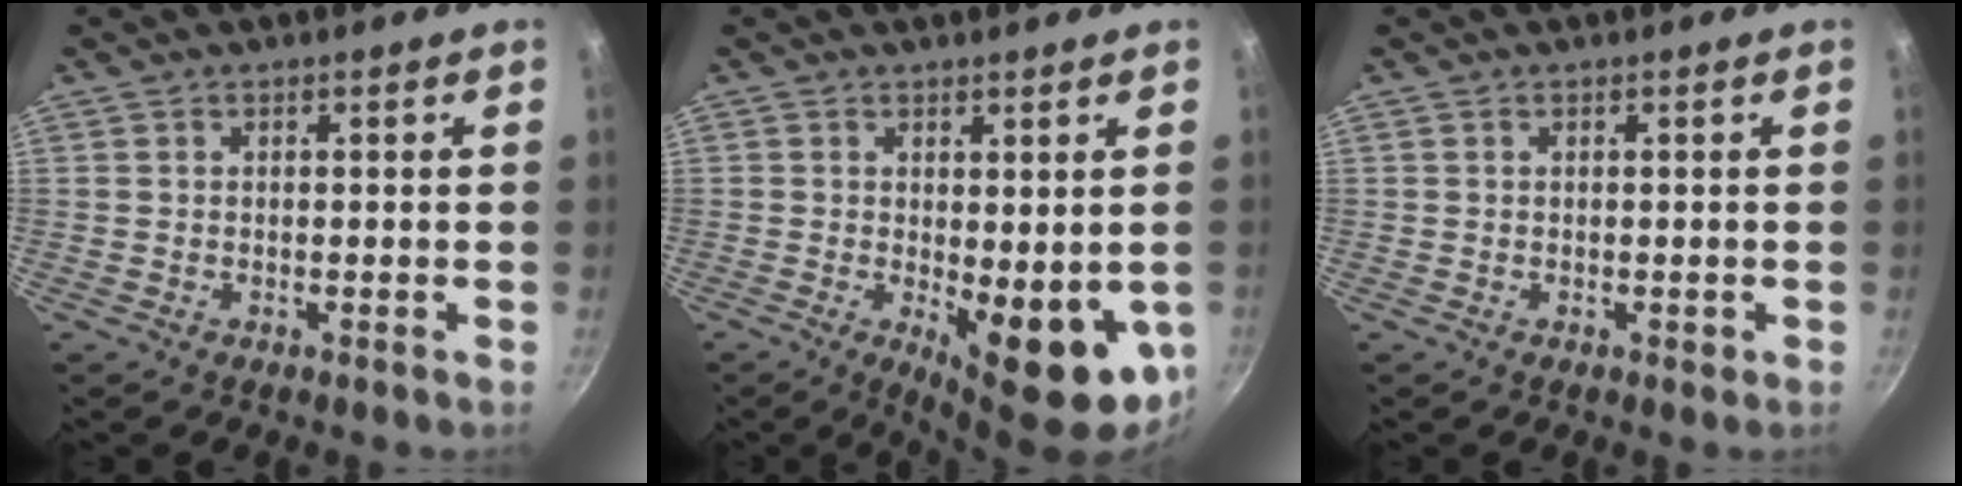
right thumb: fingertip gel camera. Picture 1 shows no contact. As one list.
[{"total": 12.5, "force": [-1.9, 4.6, 11.4], "torque": [-0.127, -0.015, -0.010]}, {"total": 0.6, "force": [0.0, 0.4, 0.5], "torque": [-0.002, 0.002, 0.001]}]